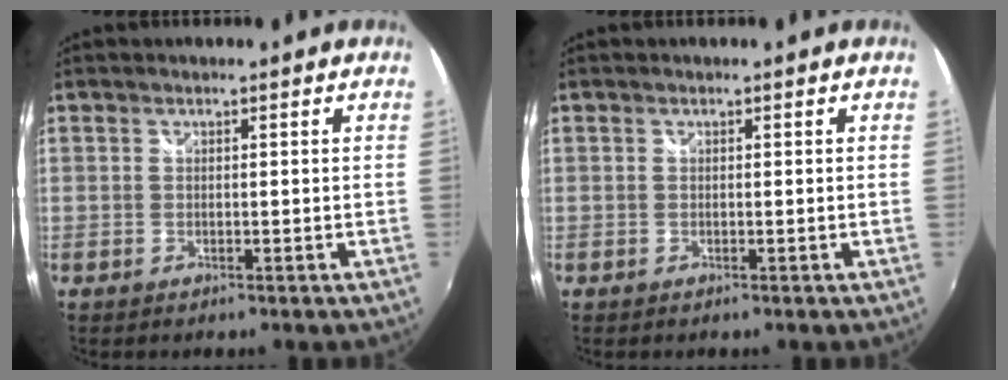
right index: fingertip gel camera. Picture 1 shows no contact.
{"total": 0.0}